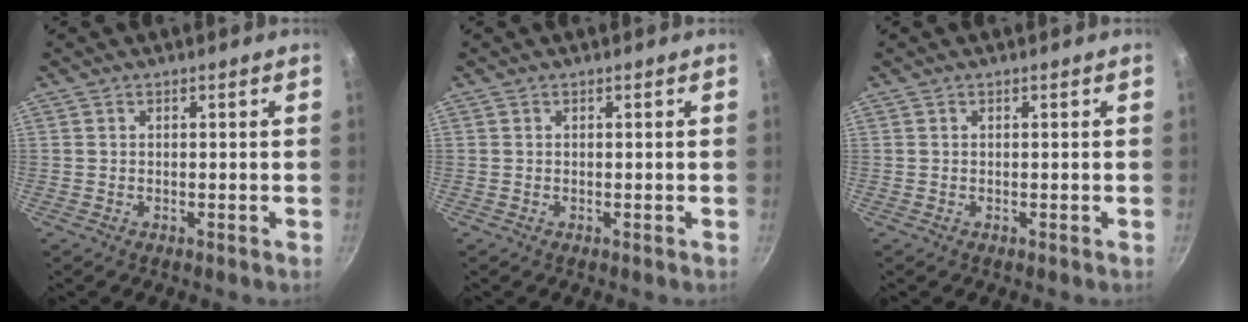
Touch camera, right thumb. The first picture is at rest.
{"total": 0.0}
{"total": 0.0}